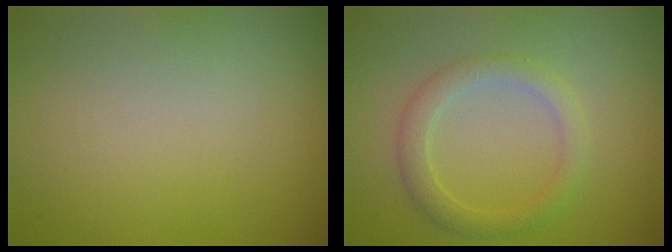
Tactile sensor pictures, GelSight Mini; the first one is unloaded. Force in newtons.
{"total": 2.5, "press": 2.5, "slide": 0.1}